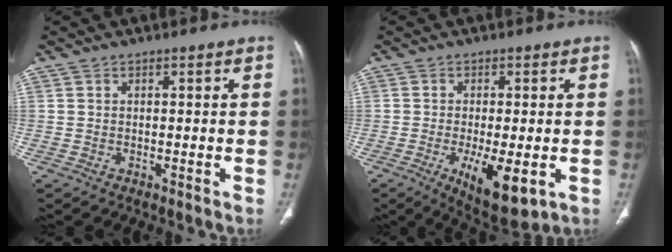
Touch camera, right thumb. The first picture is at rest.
{"total": 10.4, "force": [-3.1, 3.6, 9.2], "torque": [-0.142, -0.020, -0.040]}